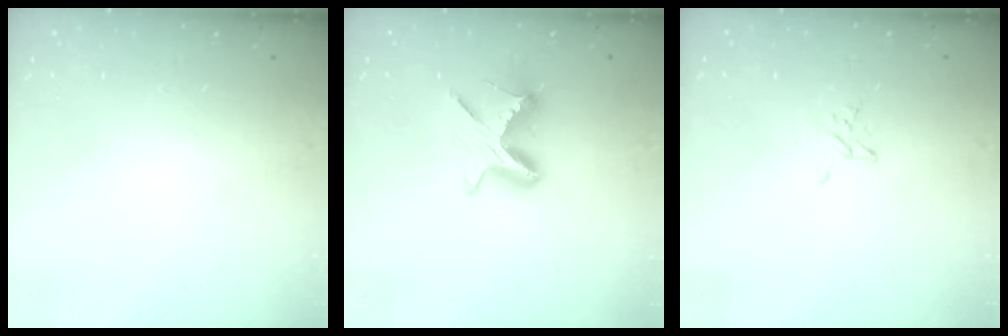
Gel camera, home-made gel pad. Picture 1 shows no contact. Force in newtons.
{"total": 8.5, "press": 8.4, "slide": 0.2}
{"total": 2.3, "press": 2.2, "slide": 0.2}